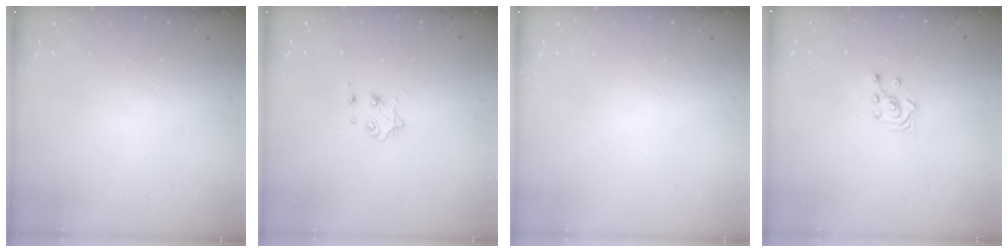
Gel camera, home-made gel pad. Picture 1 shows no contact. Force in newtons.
{"total": 5.2, "press": 5.2, "slide": 0.5}
{"total": 0.0}
{"total": 2.3, "press": 2.3, "slide": 0.3}